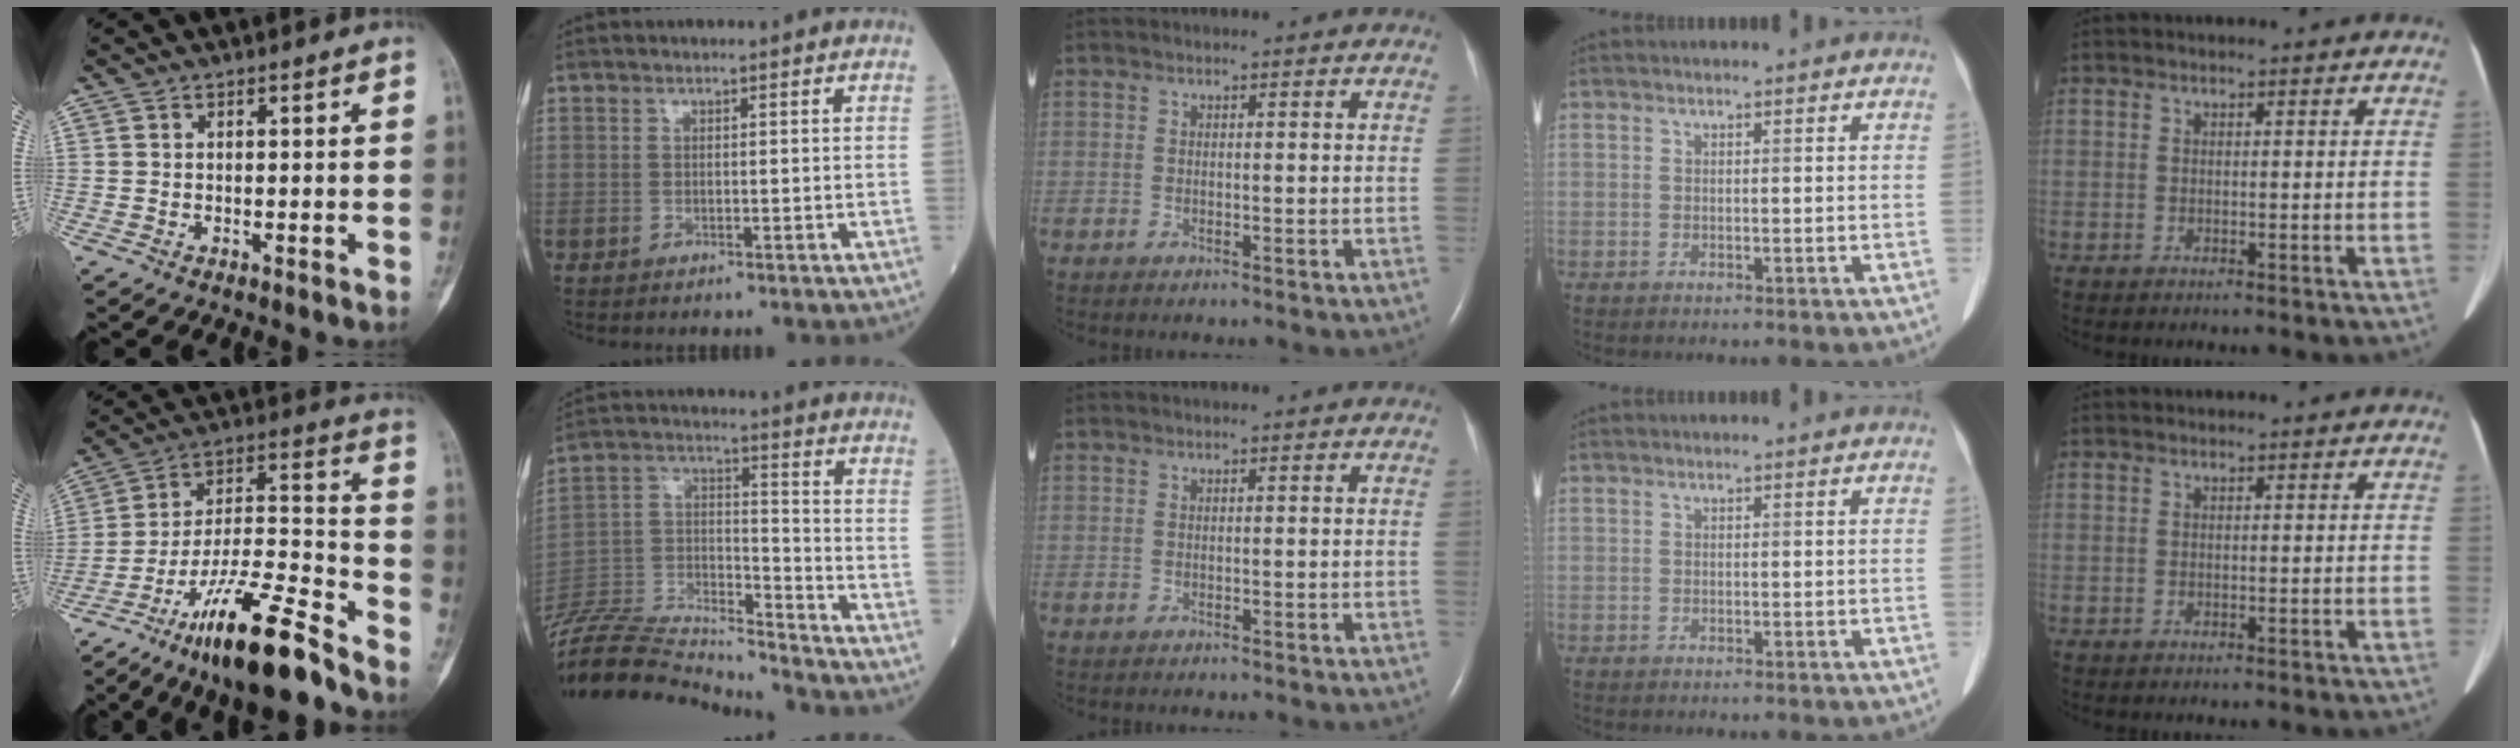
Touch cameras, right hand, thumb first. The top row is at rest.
{"thumb": {"total": 20.1, "force": [-14.7, 3.5, 13.3], "torque": [-0.250, 0.079, -0.258]}, "index": {"total": 22.0, "force": [-21.2, 1.3, 5.4], "torque": [-0.127, 0.007, -0.360]}}